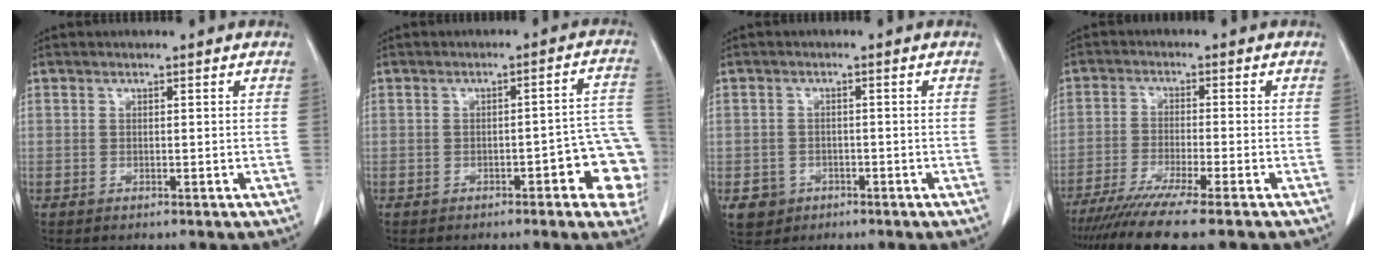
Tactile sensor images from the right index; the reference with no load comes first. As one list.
[{"total": 9.5, "force": [-3.1, 2.5, 8.6], "torque": [-0.077, 0.022, -0.038]}, {"total": 3.5, "force": [-1.5, 3.2, 0.4], "torque": [-0.002, 0.010, -0.019]}, {"total": 11.1, "force": [-9.0, -0.8, 6.4], "torque": [-0.090, -0.030, -0.142]}]